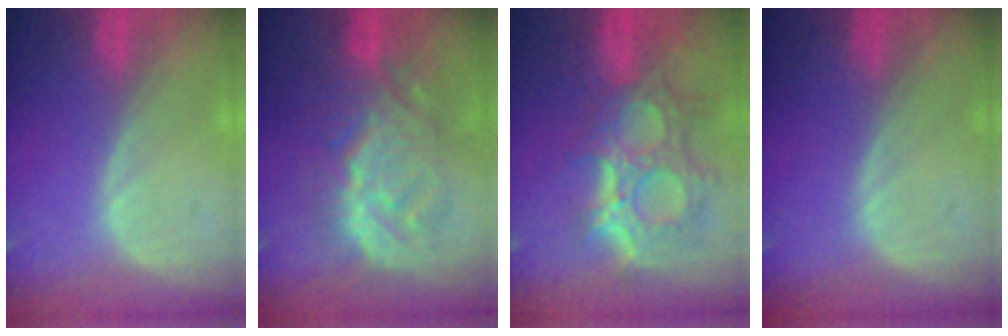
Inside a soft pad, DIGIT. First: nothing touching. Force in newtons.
{"total": 9.6, "press": 9.6, "slide": 0.4}
{"total": 12.0, "press": 10.7, "slide": 5.4}
{"total": 0.0}